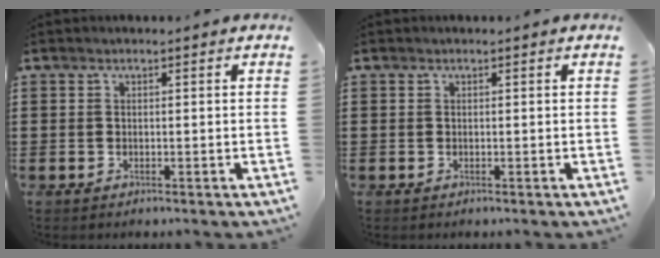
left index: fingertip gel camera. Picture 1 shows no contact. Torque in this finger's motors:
{"motor_torque": [0.00, 0.00, 0.00, 0.01]}